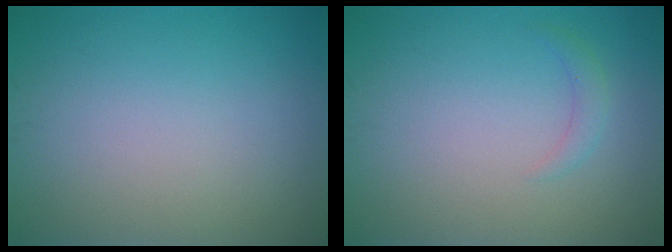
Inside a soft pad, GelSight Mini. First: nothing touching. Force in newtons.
{"total": 1.1, "press": 1.1, "slide": 0.0}